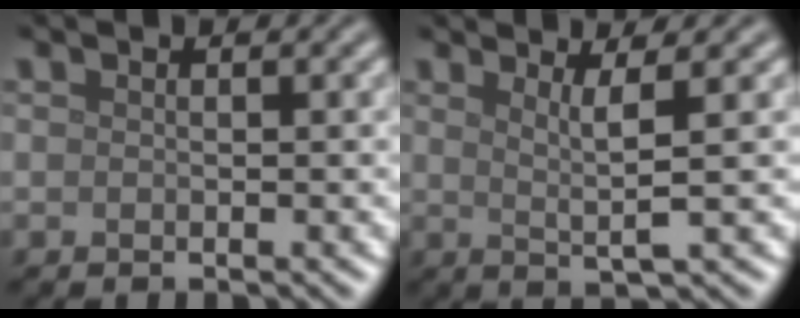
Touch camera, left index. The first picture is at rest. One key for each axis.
{"total": 2.7, "fx": 1.0, "fy": 0.3, "fz": 2.5, "tx": -0.047, "ty": -0.005, "tz": 0.020}